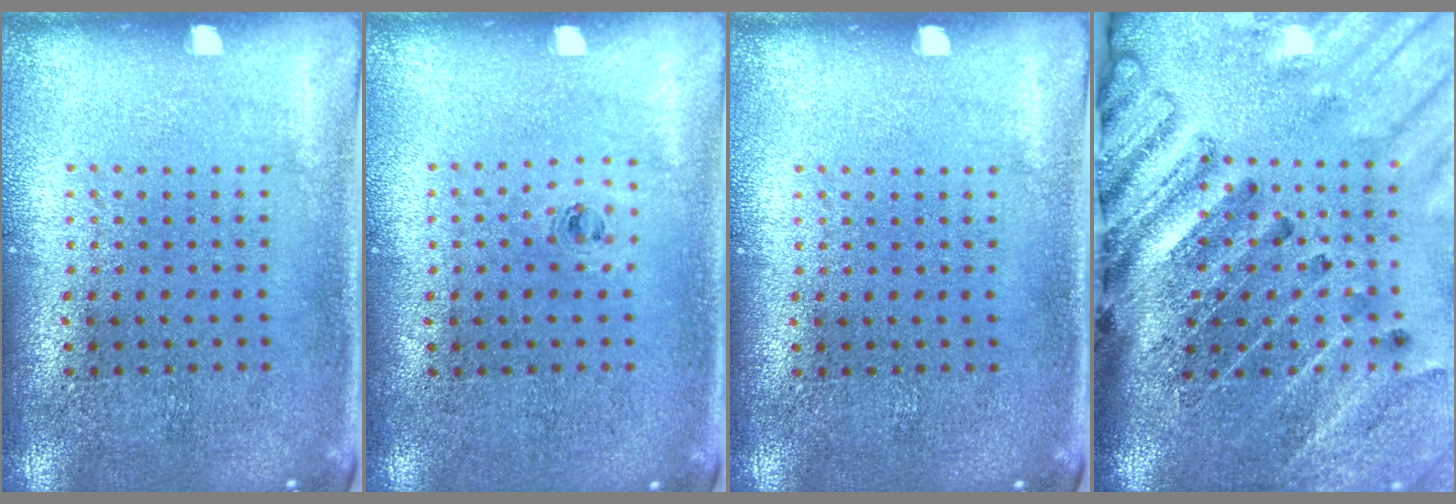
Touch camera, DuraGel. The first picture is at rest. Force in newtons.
{"total": 0.5, "press": 0.3, "slide": 0.5}
{"total": 0.0}
{"total": 4.5, "press": 3.4, "slide": 2.9}